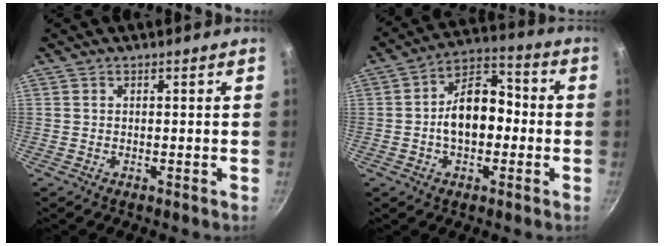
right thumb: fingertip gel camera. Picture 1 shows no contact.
{"total": 12.3, "force": [-1.2, 7.9, 9.3], "torque": [-0.111, 0.043, -0.033]}